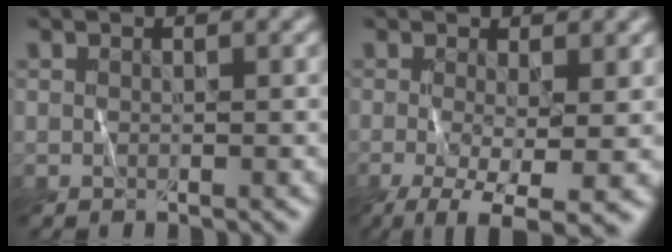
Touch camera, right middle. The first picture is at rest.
{"total": 7.9, "force": [-3.0, 2.8, 6.7], "torque": [-0.130, -0.020, -0.038]}